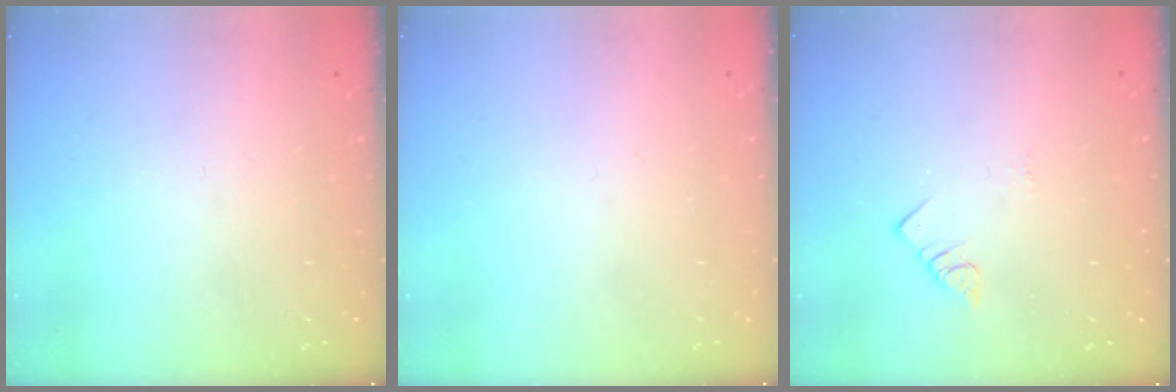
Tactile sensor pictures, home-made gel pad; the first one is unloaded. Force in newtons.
{"total": 1.8, "press": 1.8, "slide": 0.1}
{"total": 1.8, "press": 1.8, "slide": 0.3}